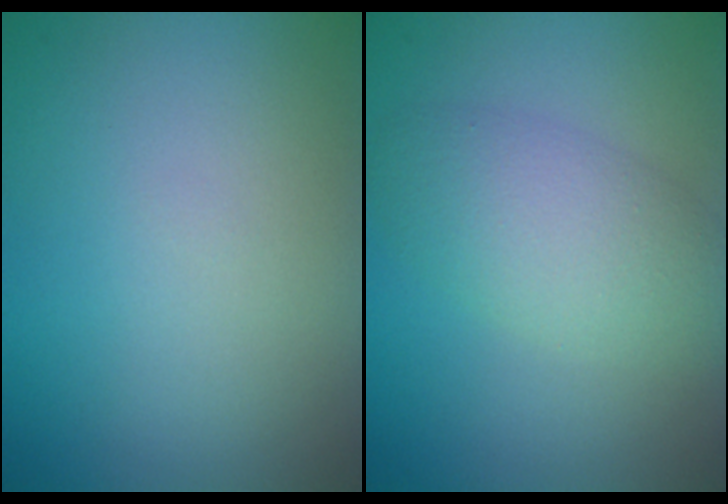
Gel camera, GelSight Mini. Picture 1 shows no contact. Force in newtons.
{"total": 4.3, "press": 4.3, "slide": 0.1}